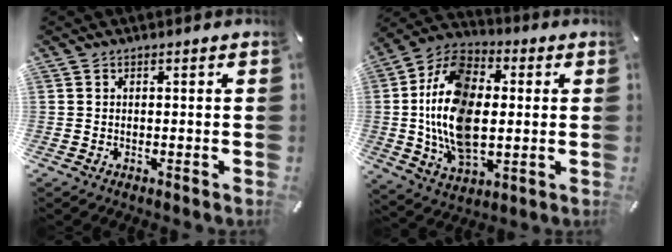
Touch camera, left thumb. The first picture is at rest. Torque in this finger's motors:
{"motor_torque": [2.10, 2.11, 0.66, -0.10, 0.81]}